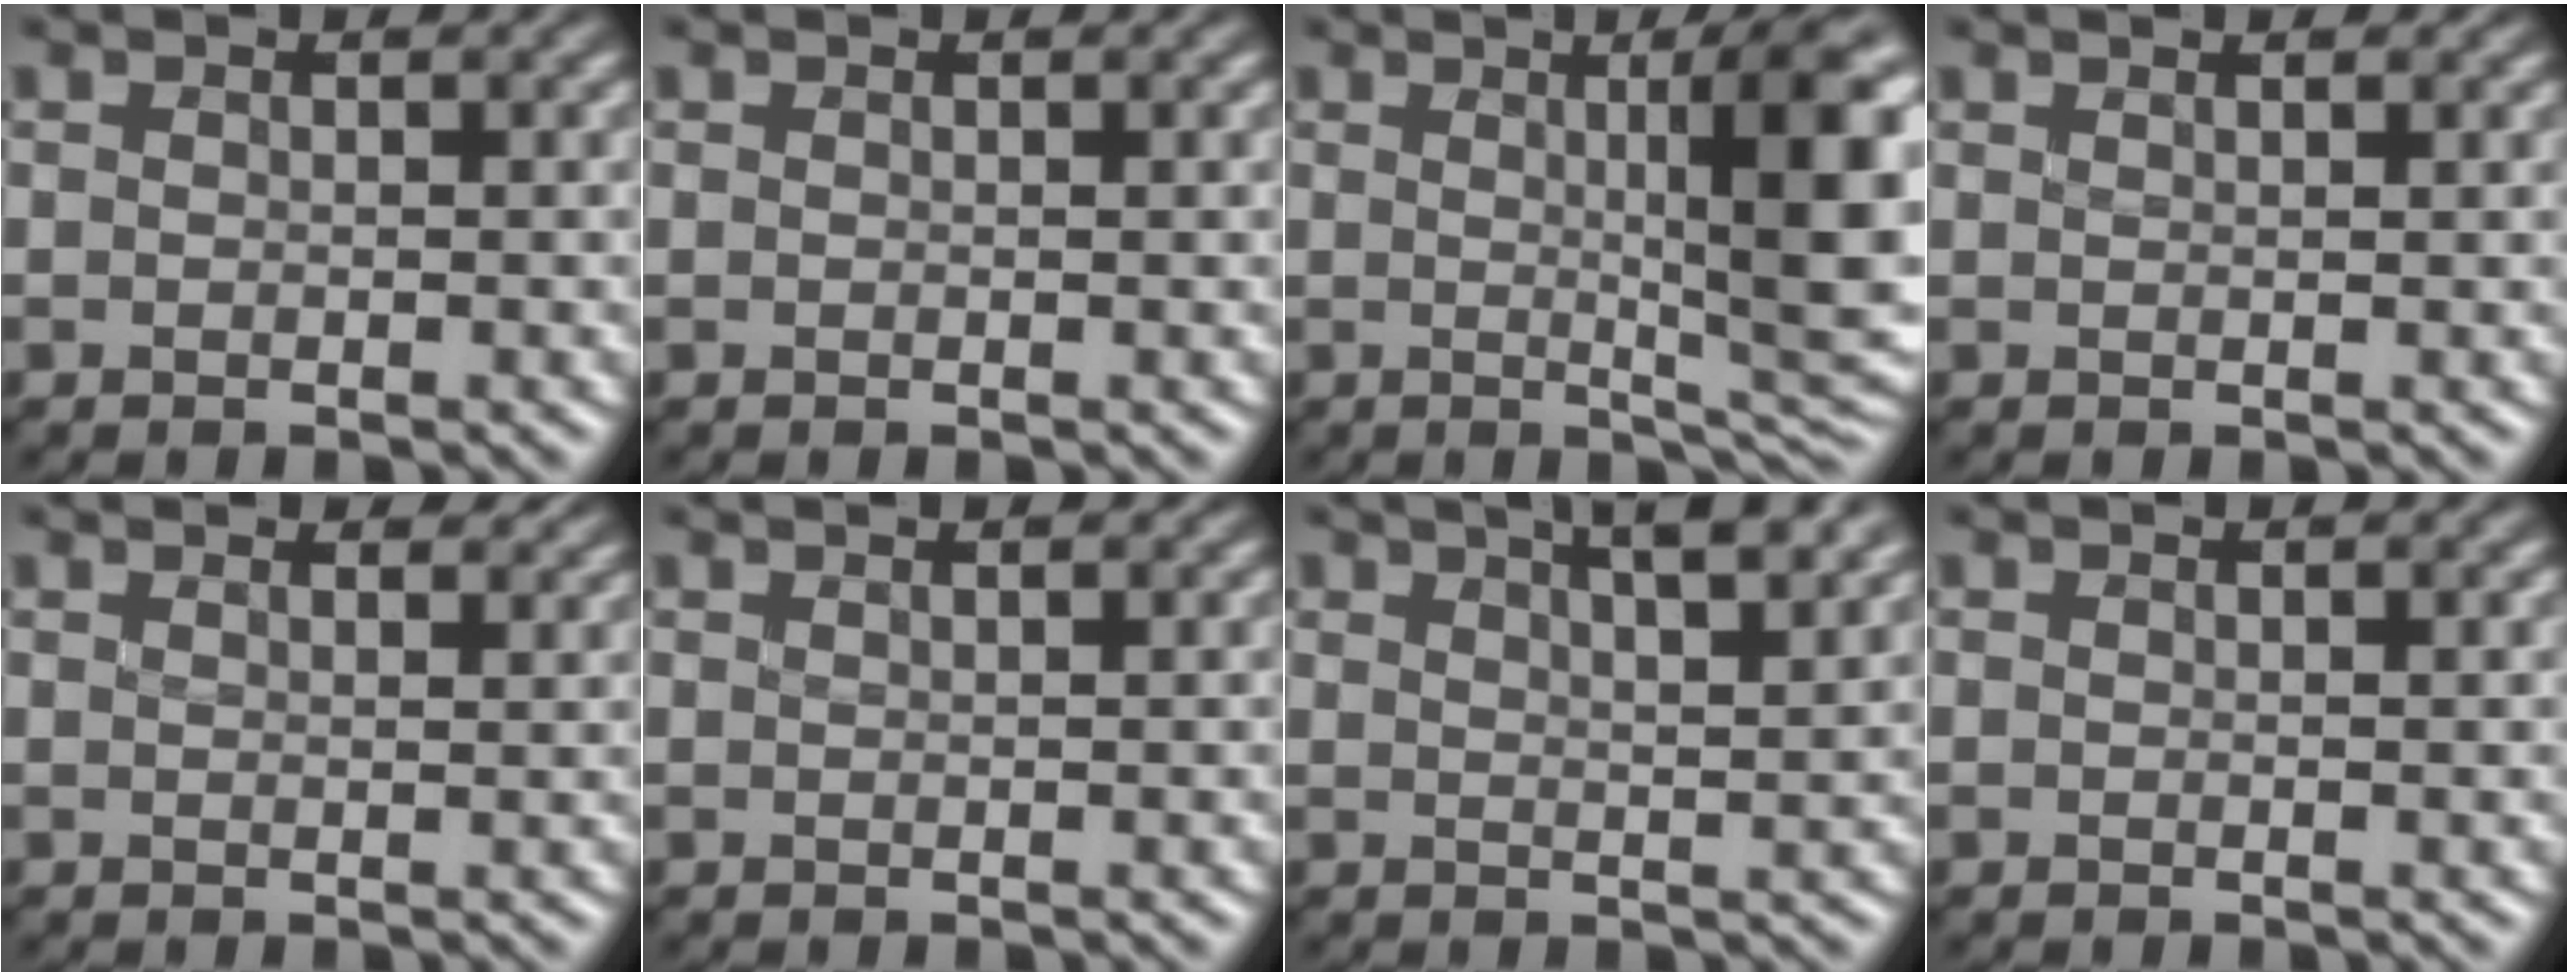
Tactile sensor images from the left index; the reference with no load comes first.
{"total": 0.0}
{"total": 10.7, "force": [1.5, 2.3, 10.3], "torque": [-0.115, 0.005, 0.025]}
{"total": 2.2, "force": [1.6, 0.9, 1.3], "torque": [0.003, 0.002, -0.007]}
{"total": 3.1, "force": [2.6, 1.0, 1.3], "torque": [-0.001, 0.007, 0.015]}
{"total": 1.5, "force": [1.0, 0.6, 1.0], "torque": [0.004, -0.004, -0.003]}
{"total": 6.0, "force": [4.1, 1.8, 4.0], "torque": [-0.027, 0.023, 0.034]}
{"total": 0.6, "force": [0.3, 0.1, 0.5], "torque": [-0.002, 0.004, 0.003]}